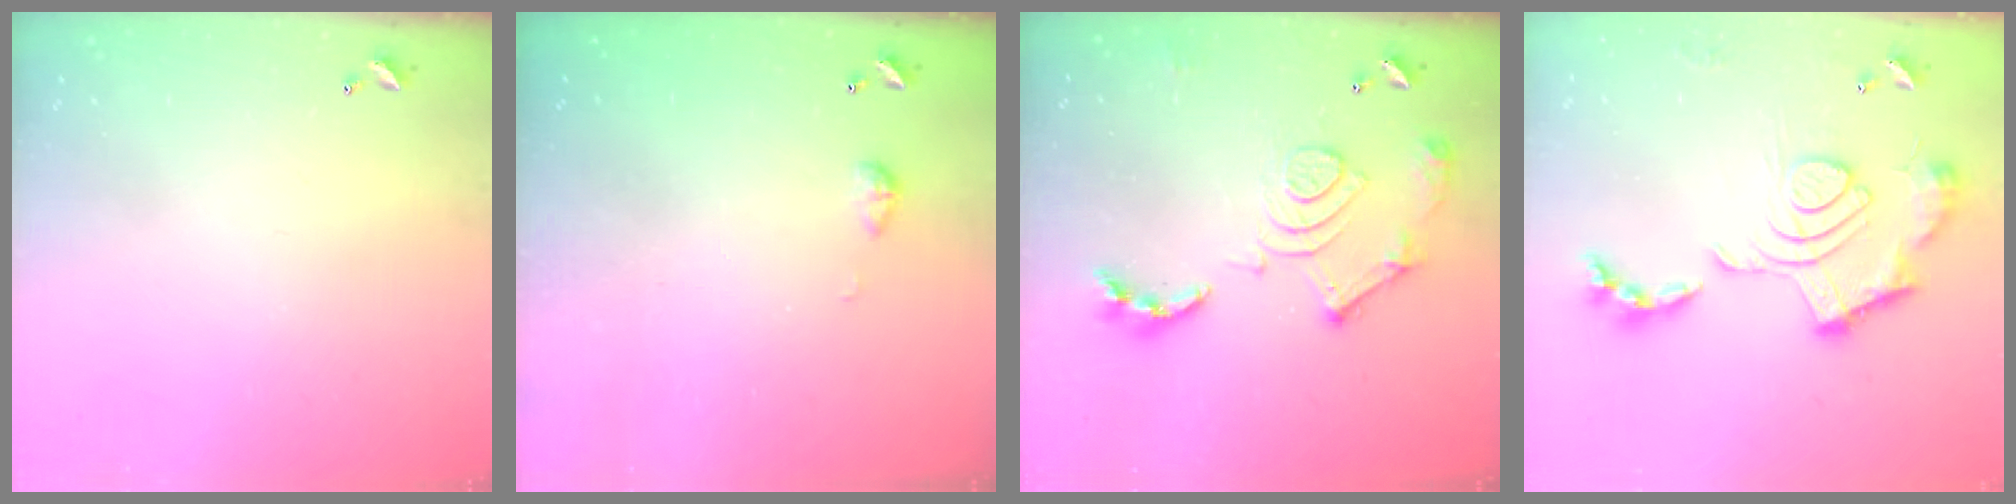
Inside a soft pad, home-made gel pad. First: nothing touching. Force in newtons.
{"total": 3.3, "press": 3.2, "slide": 0.5}
{"total": 16.8, "press": 16.7, "slide": 1.6}
{"total": 2.4, "press": 1.9, "slide": 1.5}